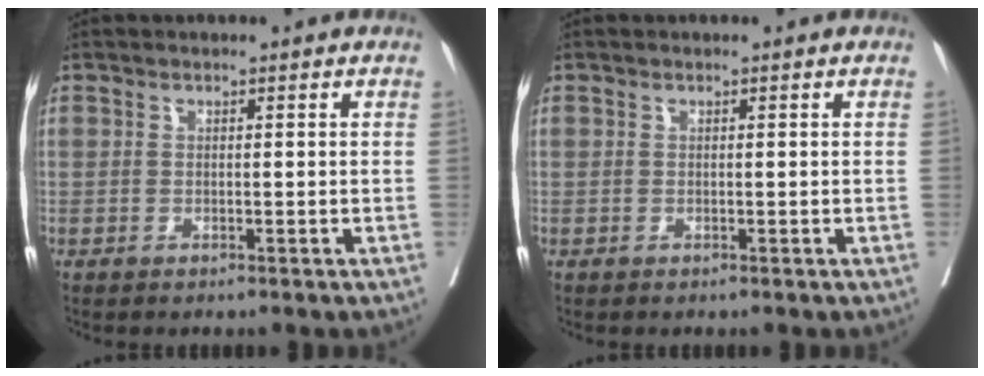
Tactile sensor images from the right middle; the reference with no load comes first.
{"total": 0.0}